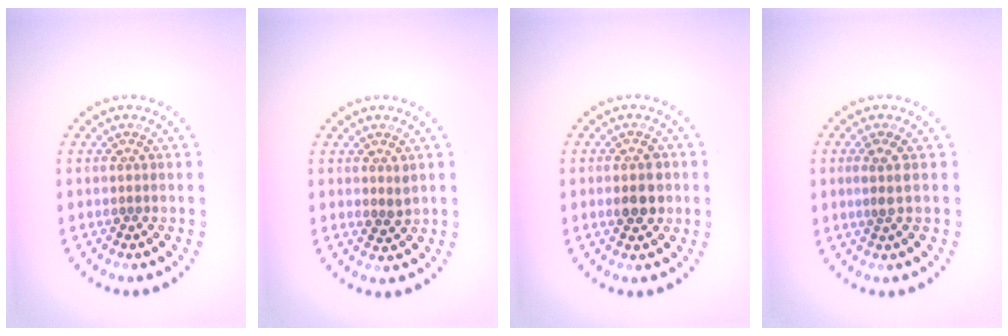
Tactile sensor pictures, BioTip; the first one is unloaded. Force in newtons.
{"total": 1.1, "press": 1.0, "slide": 0.4}
{"total": 3.0, "press": 3.0, "slide": 0.2}
{"total": 1.6, "press": 1.2, "slide": 1.1}